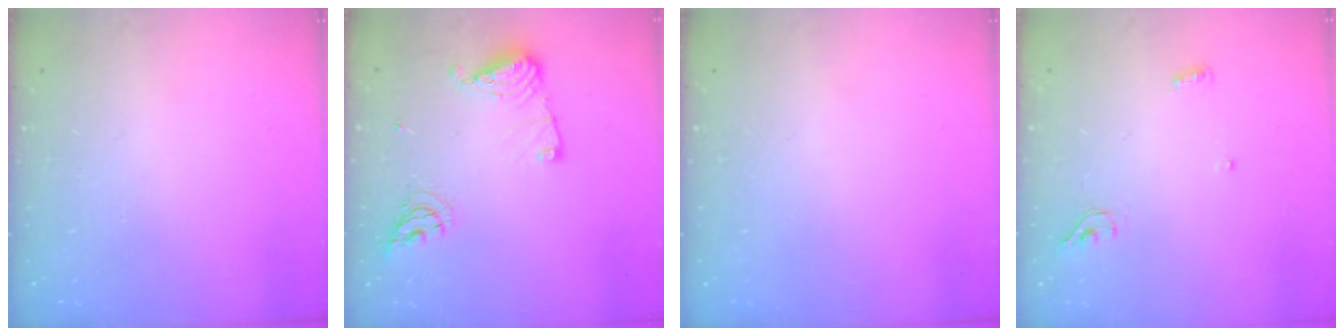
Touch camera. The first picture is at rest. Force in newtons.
{"total": 11.8, "press": 11.7, "slide": 1.4}
{"total": 0.0}
{"total": 3.2, "press": 3.0, "slide": 1.2}